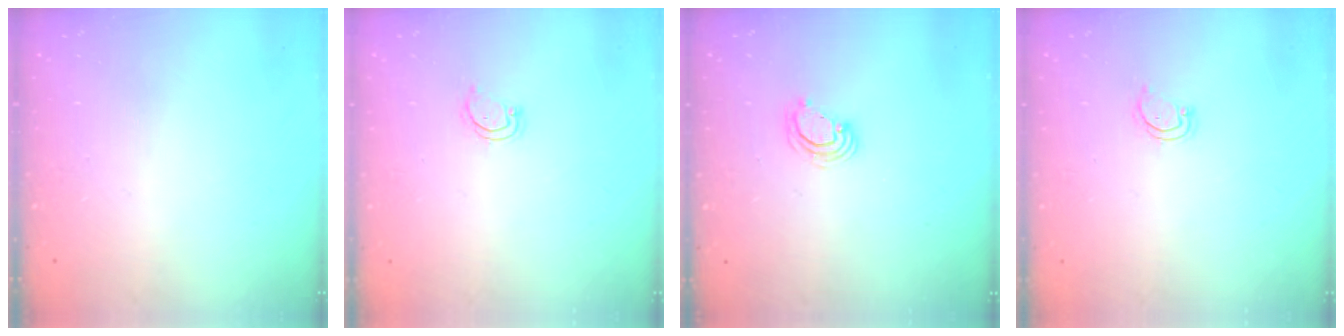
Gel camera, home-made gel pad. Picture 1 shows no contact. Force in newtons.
{"total": 2.8, "press": 2.8, "slide": 0.3}
{"total": 4.4, "press": 4.4, "slide": 0.2}
{"total": 2.8, "press": 2.8, "slide": 0.3}